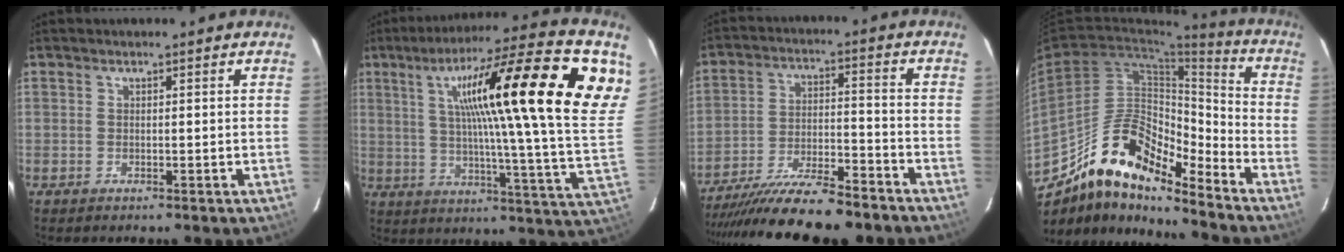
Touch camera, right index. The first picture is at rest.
{"total": 29.4, "force": [11.0, 1.0, 27.3], "torque": [-0.330, 0.026, 0.155]}
{"total": 16.0, "force": [-14.0, 1.7, 7.6], "torque": [-0.138, -0.008, -0.233]}
{"total": 15.7, "force": [-12.2, 5.4, 8.3], "torque": [-0.140, 0.050, -0.212]}